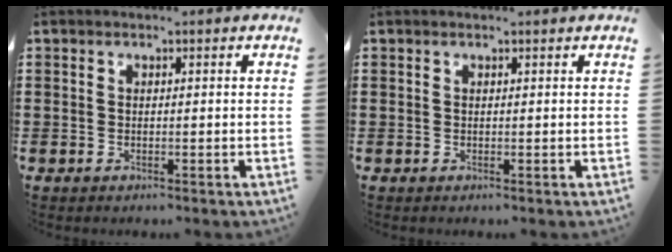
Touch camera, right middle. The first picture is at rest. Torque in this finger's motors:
{"motor_torque": [0.99, -1.15, -0.01, 0.01]}